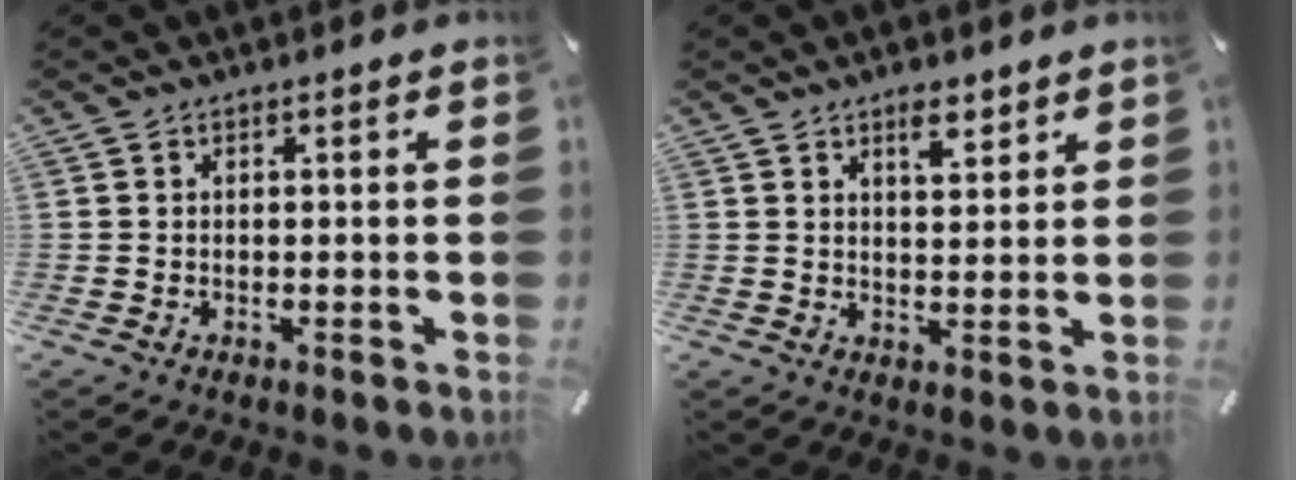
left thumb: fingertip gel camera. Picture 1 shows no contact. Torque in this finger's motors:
{"motor_torque": [0.10, 0.02, 0.39, -0.25, 0.01]}